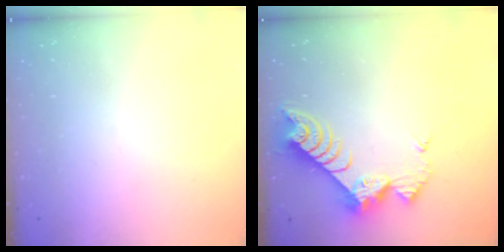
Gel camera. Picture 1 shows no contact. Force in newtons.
{"total": 9.4, "press": 9.4, "slide": 0.7}